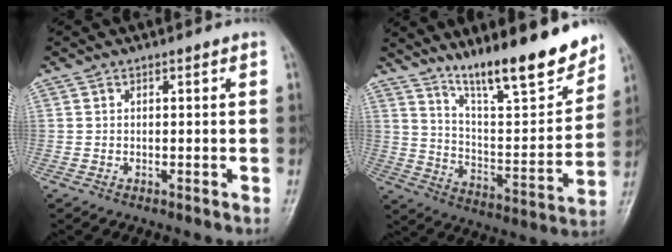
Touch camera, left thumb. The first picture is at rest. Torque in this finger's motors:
{"motor_torque": [0.56, 0.25, 1.39, -1.37, 0.14]}